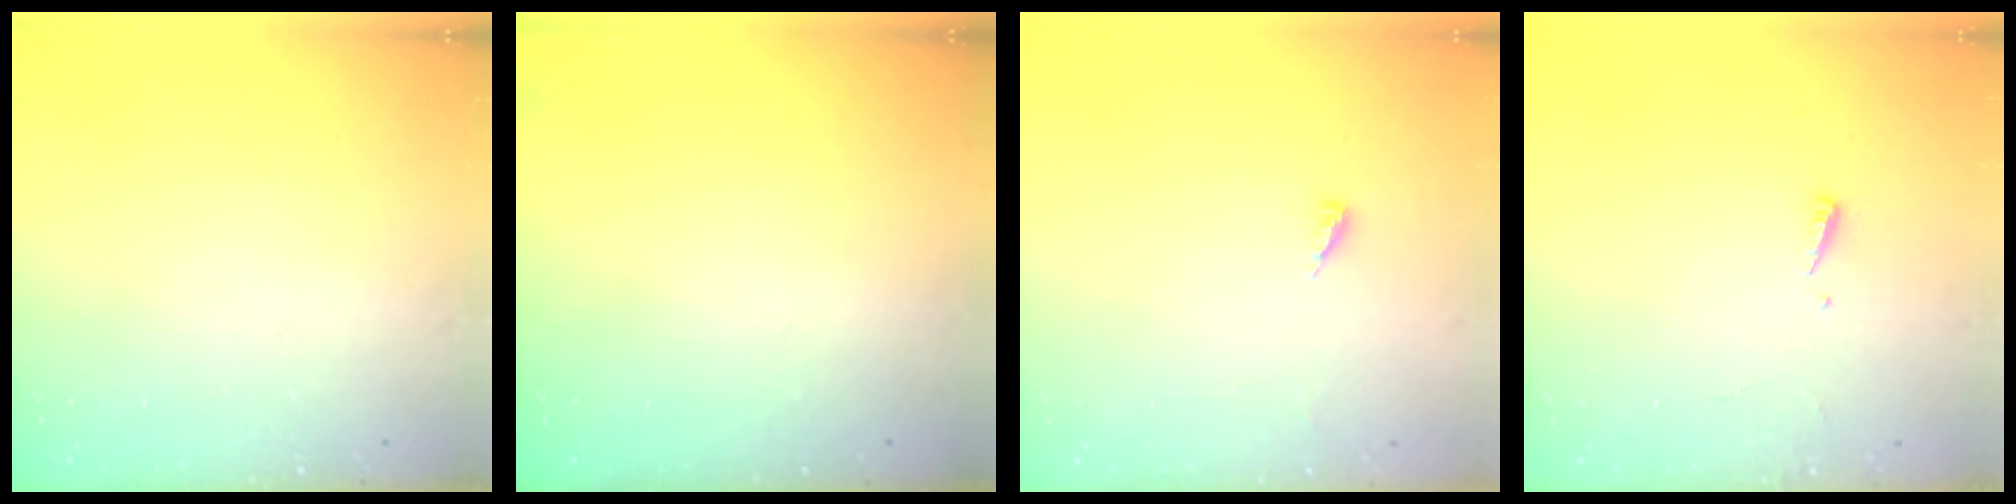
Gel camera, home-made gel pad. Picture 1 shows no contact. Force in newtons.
{"total": 0.0}
{"total": 2.8, "press": 2.8, "slide": 0.2}
{"total": 2.4, "press": 2.4, "slide": 0.2}